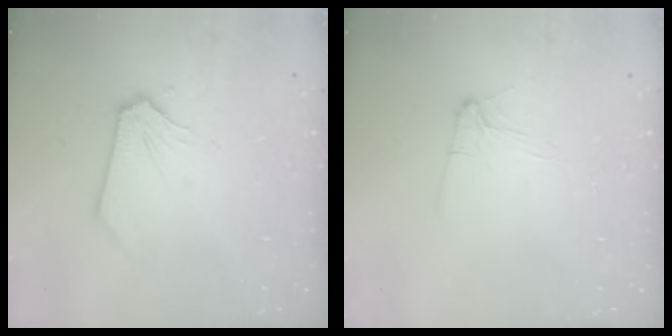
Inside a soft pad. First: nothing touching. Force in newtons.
{"total": 3.9, "press": 3.9, "slide": 0.6}